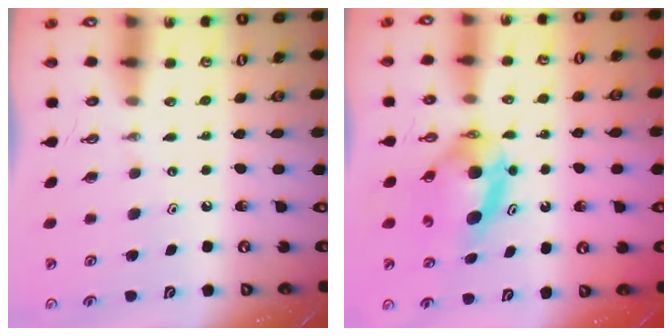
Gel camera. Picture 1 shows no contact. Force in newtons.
{"total": 5.9, "press": 5.6, "slide": 1.8}